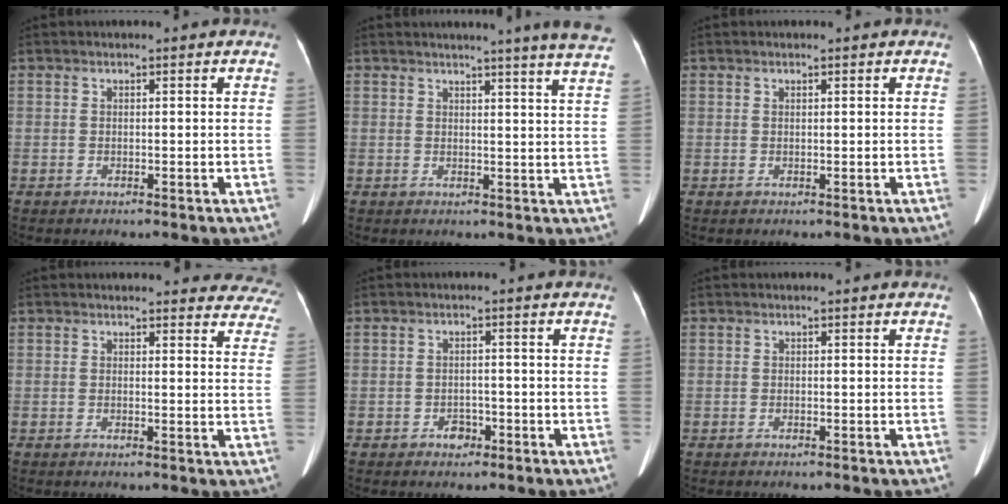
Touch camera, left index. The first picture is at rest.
{"total": 11.3, "force": [10.0, -1.1, 5.1], "torque": [-0.060, -0.041, 0.090]}
{"total": 0.0}
{"total": 16.4, "force": [15.6, 4.1, 2.8], "torque": [0.011, -0.061, 0.138]}
{"total": 2.0, "force": [-1.3, 1.4, 0.6], "torque": [-0.005, -0.003, -0.018]}
{"total": 0.0}